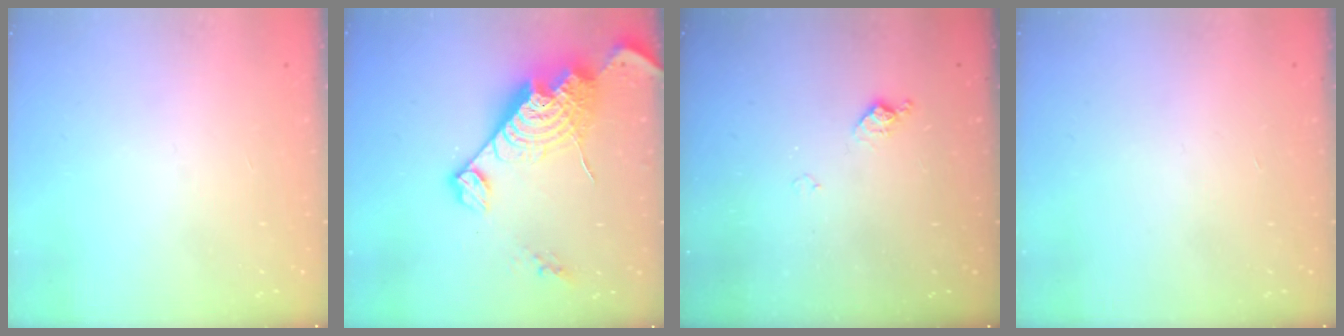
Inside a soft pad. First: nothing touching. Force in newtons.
{"total": 21.5, "press": 21.4, "slide": 2.0}
{"total": 6.7, "press": 6.7, "slide": 0.8}
{"total": 0.0}